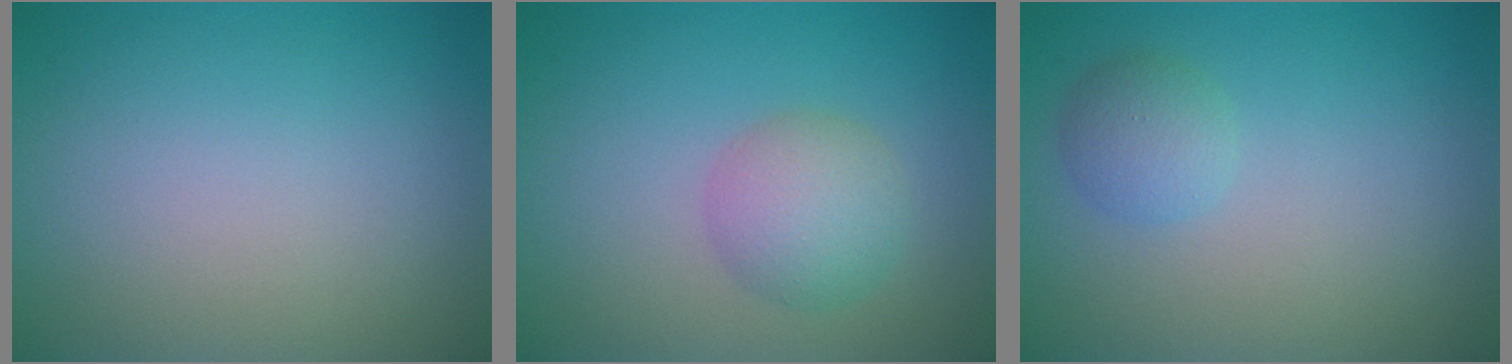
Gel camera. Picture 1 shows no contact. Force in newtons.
{"total": 3.4, "press": 3.4, "slide": 0.1}
{"total": 1.8, "press": 1.8, "slide": 0.1}